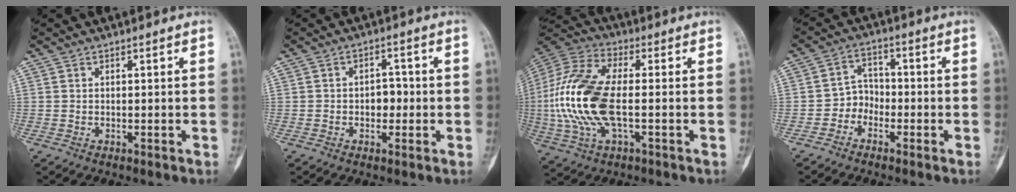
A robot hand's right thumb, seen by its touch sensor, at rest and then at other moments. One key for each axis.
{"total": 3.8, "fx": -0.5, "fy": 2.7, "fz": 2.6, "tx": -0.018, "ty": 0.013, "tz": -0.011}
{"total": 19.0, "fx": -1.7, "fy": 8.5, "fz": 16.8, "tx": -0.381, "ty": 0.014, "tz": -0.031}
{"total": 4.3, "fx": -2.3, "fy": 3.4, "fz": 1.3, "tx": 0.007, "ty": 0.024, "tz": -0.055}